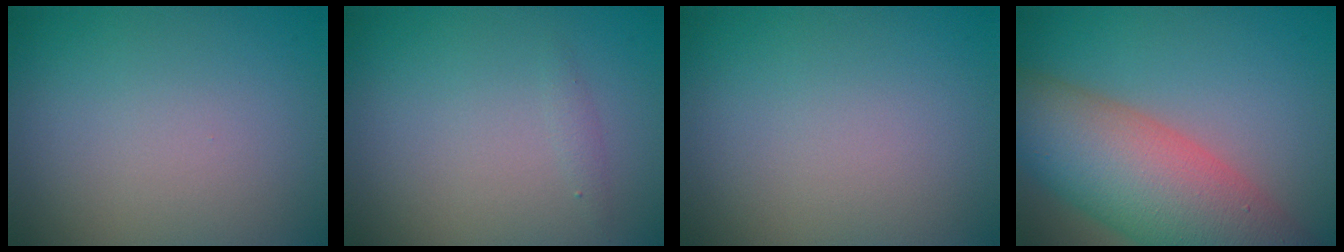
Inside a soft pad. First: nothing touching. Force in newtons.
{"total": 0.6, "press": 0.6, "slide": 0.0}
{"total": 0.0}
{"total": 11.5, "press": 11.5, "slide": 0.8}